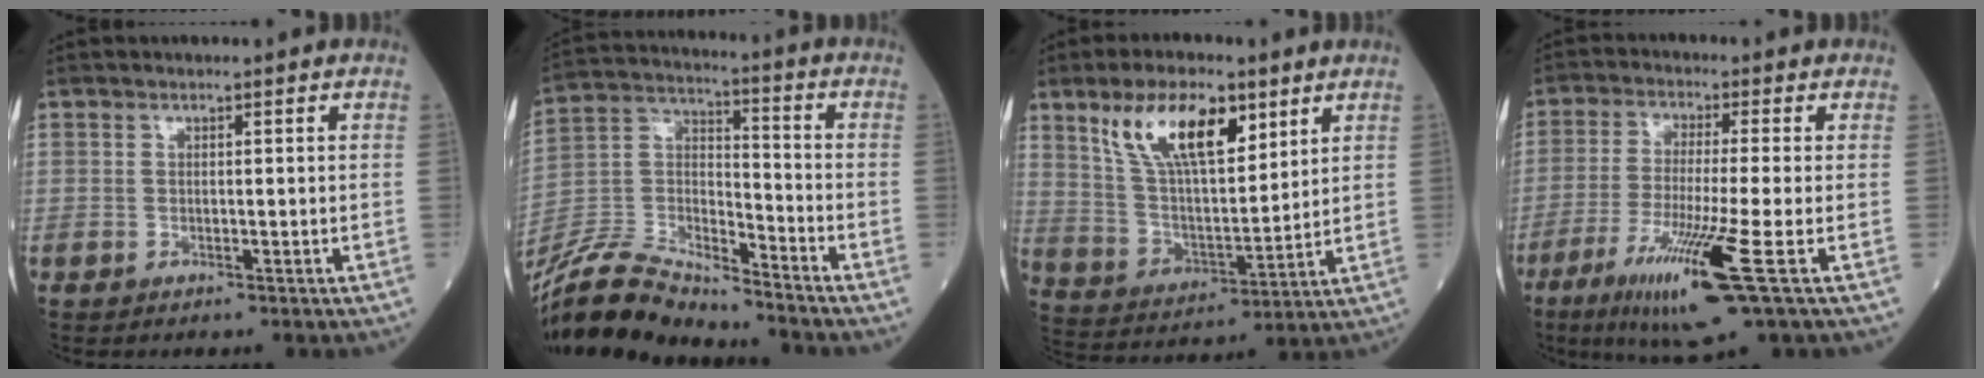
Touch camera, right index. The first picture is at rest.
{"total": 14.9, "force": [-14.1, 1.6, 4.3], "torque": [-0.091, 0.020, -0.272]}
{"total": 14.0, "force": [7.8, 5.1, 10.5], "torque": [-0.203, 0.016, 0.154]}
{"total": 12.4, "force": [-5.4, -0.5, 11.2], "torque": [-0.219, -0.040, -0.098]}